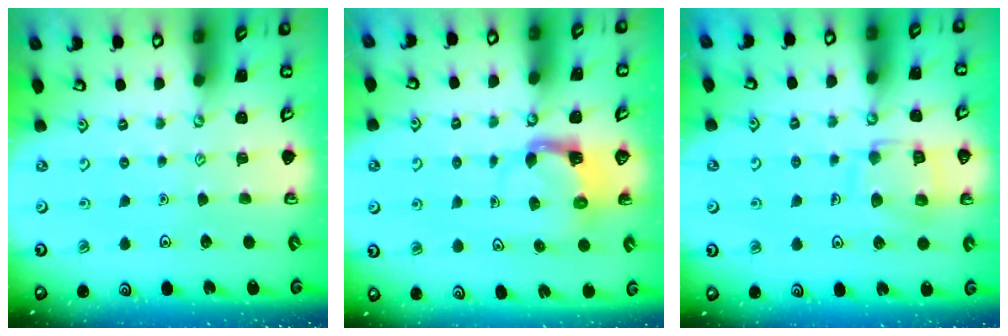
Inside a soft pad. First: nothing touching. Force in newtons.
{"total": 3.9, "press": 3.9, "slide": 0.7}
{"total": 11.8, "press": 11.8, "slide": 1.0}